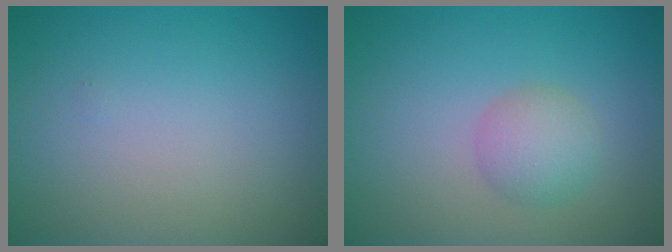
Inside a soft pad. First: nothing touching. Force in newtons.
{"total": 2.5, "press": 2.5, "slide": 0.1}